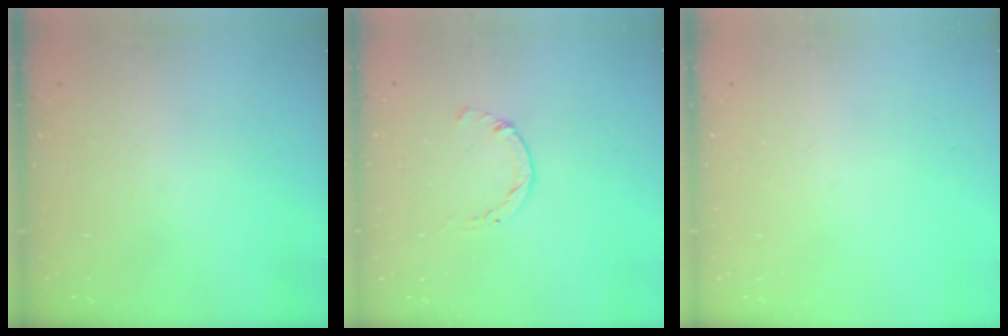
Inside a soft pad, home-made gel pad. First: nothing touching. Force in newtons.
{"total": 0.0}
{"total": 0.0}